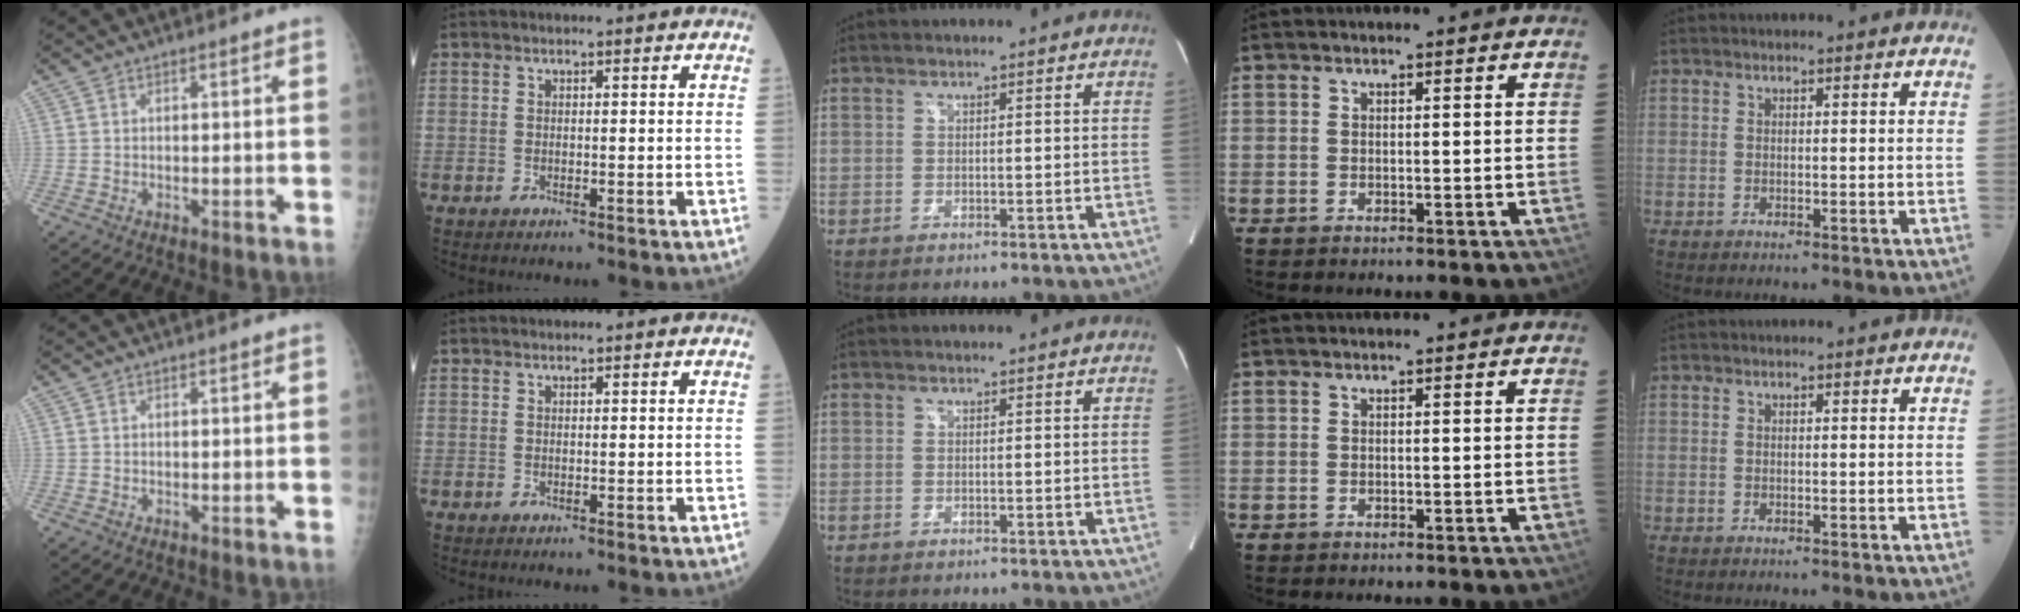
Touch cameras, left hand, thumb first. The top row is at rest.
{}